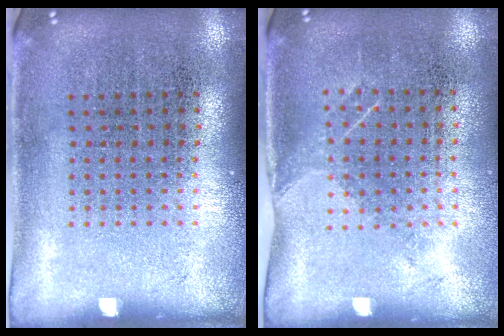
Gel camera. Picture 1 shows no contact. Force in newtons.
{"total": 1.1, "press": 0.8, "slide": 0.7}